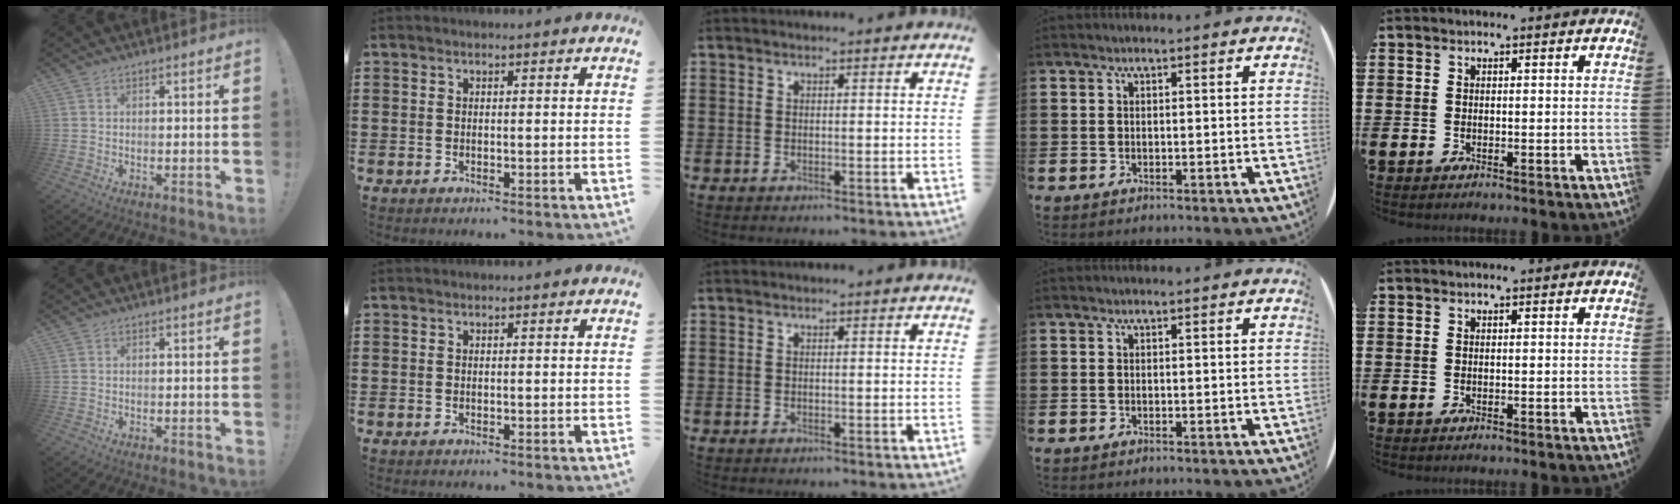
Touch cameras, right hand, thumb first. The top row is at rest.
{}